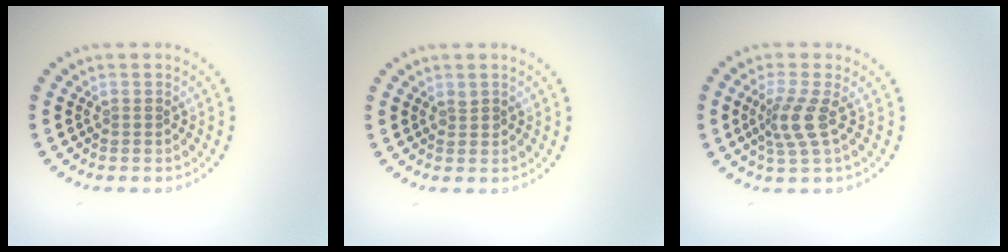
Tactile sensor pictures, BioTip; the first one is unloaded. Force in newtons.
{"total": 0.5, "press": 0.5, "slide": 0.1}
{"total": 2.8, "press": 2.0, "slide": 2.0}